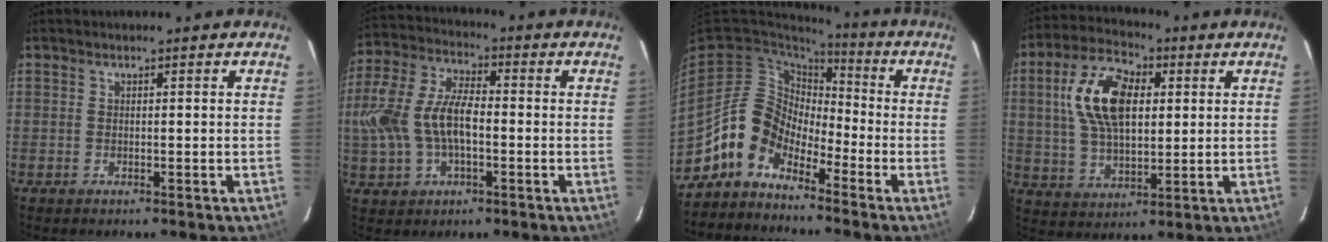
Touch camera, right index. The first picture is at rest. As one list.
[{"total": 14.2, "force": [-1.7, 7.9, 11.7], "torque": [-0.257, 0.016, -0.027]}, {"total": 9.9, "force": [-6.6, 6.6, 3.3], "torque": [-0.066, 0.038, -0.141]}, {"total": 15.1, "force": [3.5, 8.3, 12.1], "torque": [-0.232, 0.023, 0.067]}]